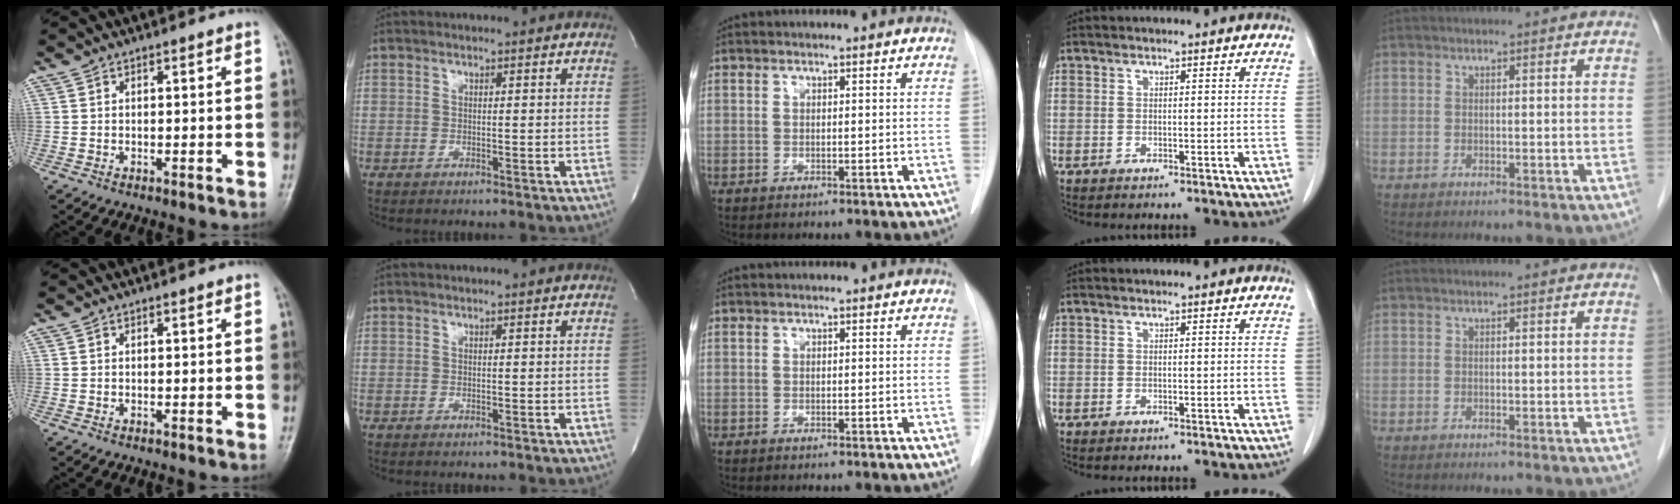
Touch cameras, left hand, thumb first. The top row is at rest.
{}